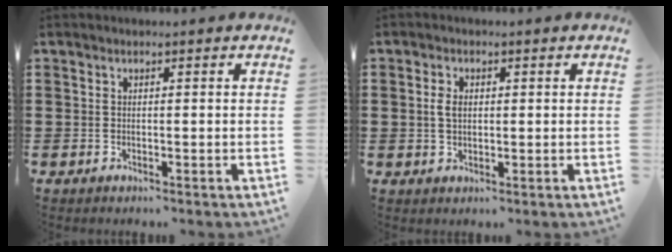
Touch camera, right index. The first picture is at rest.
{"total": 2.4, "force": [0.2, 1.5, 1.9], "torque": [-0.041, 0.007, 0.002]}